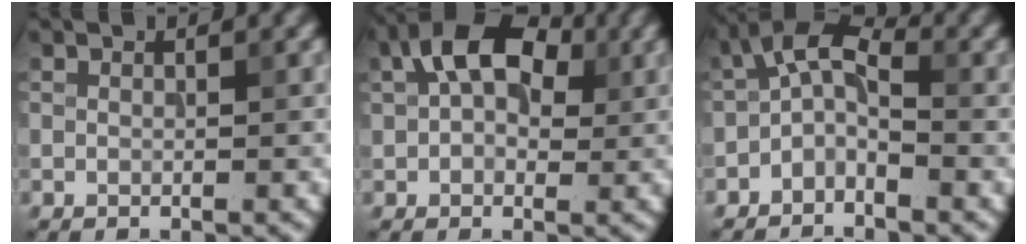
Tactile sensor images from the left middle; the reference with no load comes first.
{"total": 8.0, "force": [2.8, 5.0, 5.7], "torque": [-0.098, 0.020, 0.025]}
{"total": 3.3, "force": [-1.4, 1.7, 2.5], "torque": [-0.048, 0.012, -0.037]}